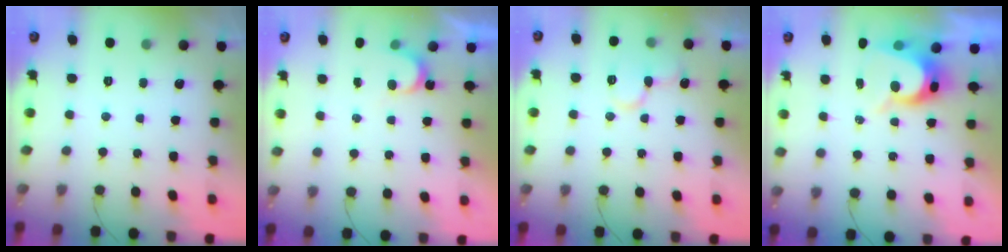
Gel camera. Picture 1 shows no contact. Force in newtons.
{"total": 2.8, "press": 2.8, "slide": 0.2}
{"total": 11.0, "press": 10.9, "slide": 1.4}
{"total": 7.7, "press": 7.7, "slide": 0.4}